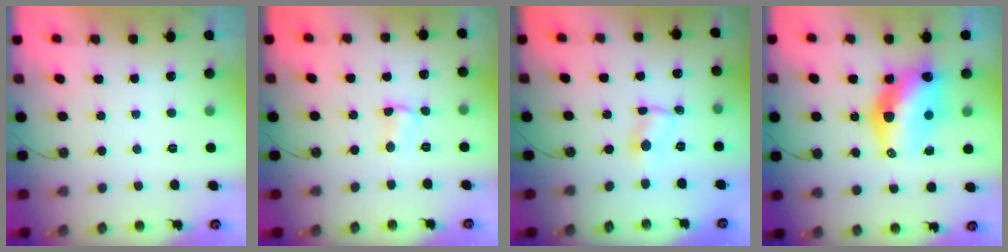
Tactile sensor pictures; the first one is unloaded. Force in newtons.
{"total": 2.9, "press": 2.9, "slide": 0.4}
{"total": 1.3, "press": 1.3, "slide": 0.2}
{"total": 15.4, "press": 14.7, "slide": 4.5}